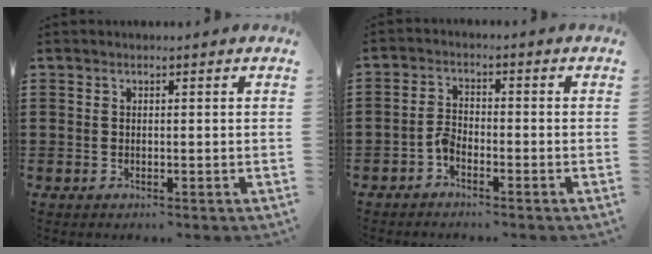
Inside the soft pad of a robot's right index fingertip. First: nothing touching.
{"total": 2.3, "force": [-1.6, 1.0, 1.3], "torque": [-0.042, 0.001, -0.038]}